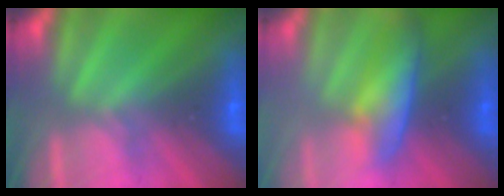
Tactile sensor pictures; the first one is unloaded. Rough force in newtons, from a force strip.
{"total": 3.6}